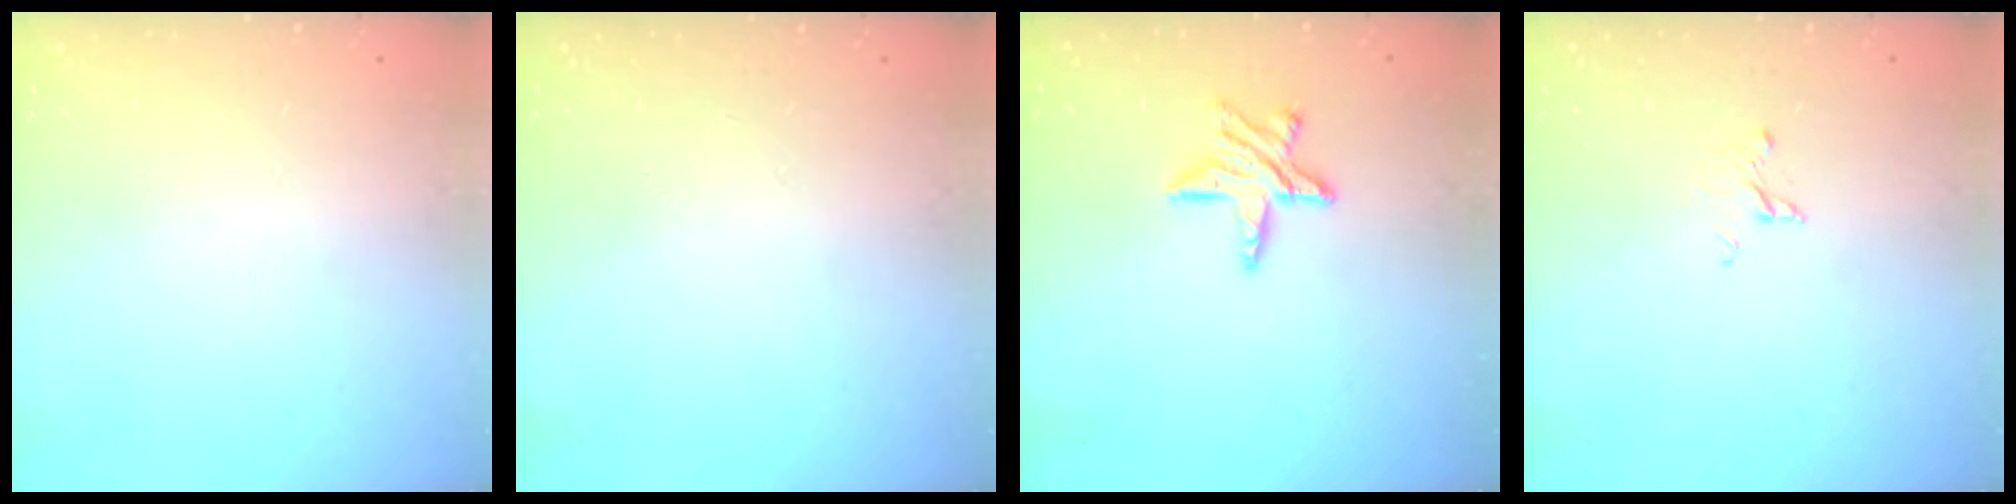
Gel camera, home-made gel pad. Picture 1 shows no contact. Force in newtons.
{"total": 0.0}
{"total": 8.9, "press": 8.9, "slide": 0.8}
{"total": 2.2, "press": 2.2, "slide": 0.1}